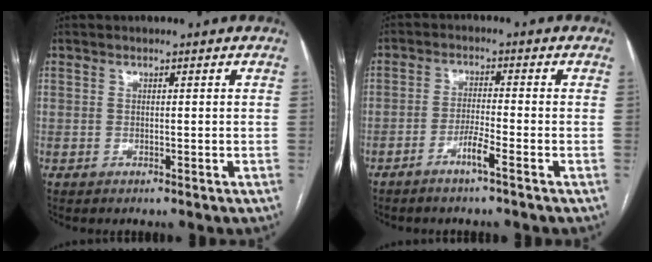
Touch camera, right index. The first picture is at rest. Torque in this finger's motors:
{"motor_torque": [0.22, -0.21, 0.19, 0.02]}